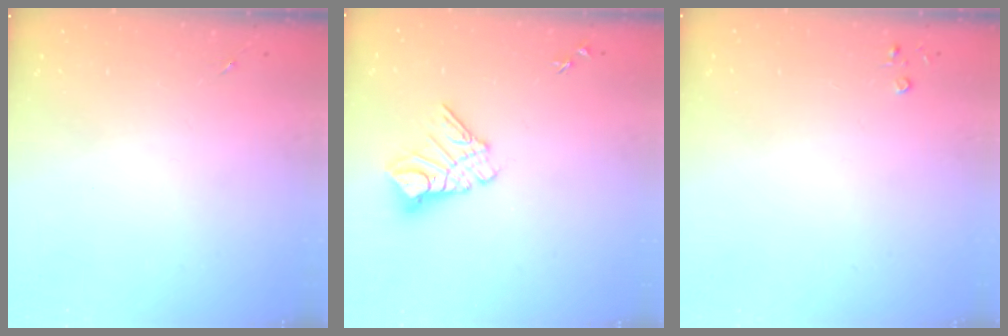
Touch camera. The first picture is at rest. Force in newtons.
{"total": 11.6, "press": 11.6, "slide": 1.2}
{"total": 2.2, "press": 2.2, "slide": 0.3}